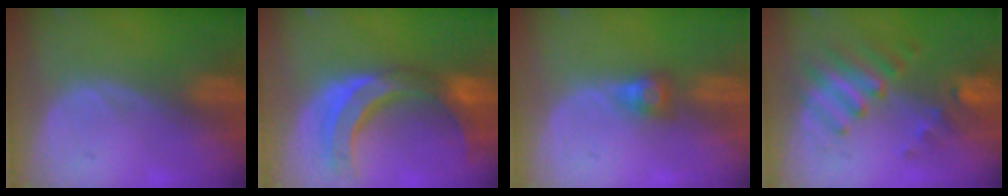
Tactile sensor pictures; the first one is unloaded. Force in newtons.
{"total": 10.7, "press": 9.4, "slide": 5.0}
{"total": 2.7, "press": 2.5, "slide": 1.0}
{"total": 7.6, "press": 6.8, "slide": 3.4}